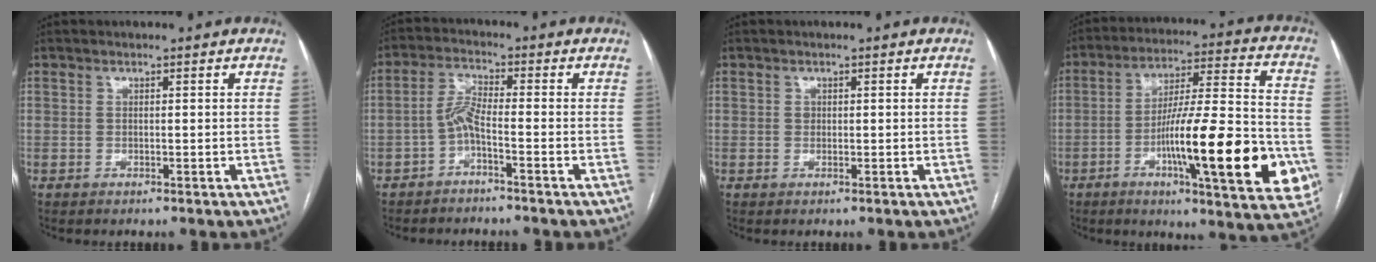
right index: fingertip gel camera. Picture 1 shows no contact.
{"total": 3.8, "force": [-2.0, 0.2, 3.3], "torque": [-0.069, 0.014, -0.040]}
{"total": 0.5, "force": [0.1, 0.5, 0.2], "torque": [-0.001, 0.002, 0.003]}
{"total": 23.2, "force": [-6.9, 2.6, 22.0], "torque": [-0.296, -0.008, -0.099]}